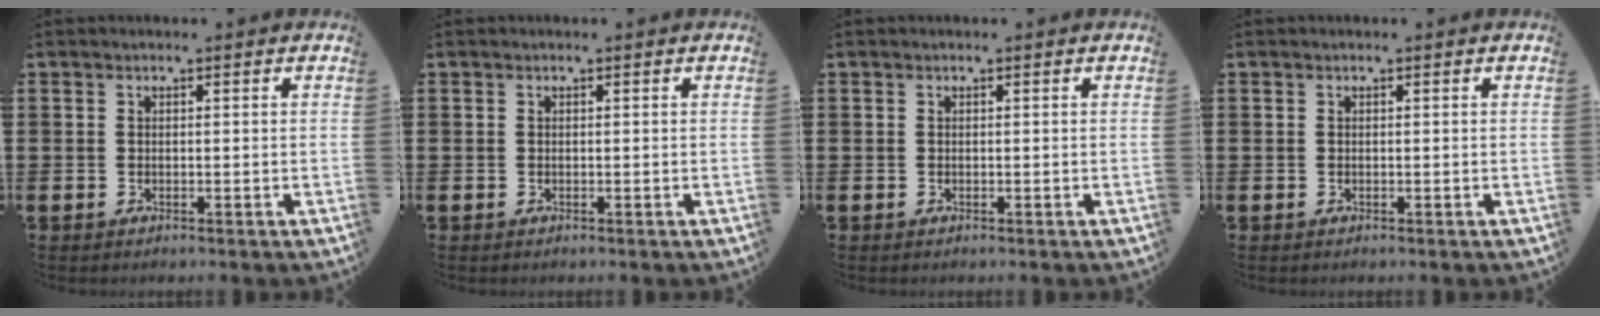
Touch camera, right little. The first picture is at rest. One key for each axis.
{"total": 0.0}
{"total": 0.0}
{"total": 0.0}